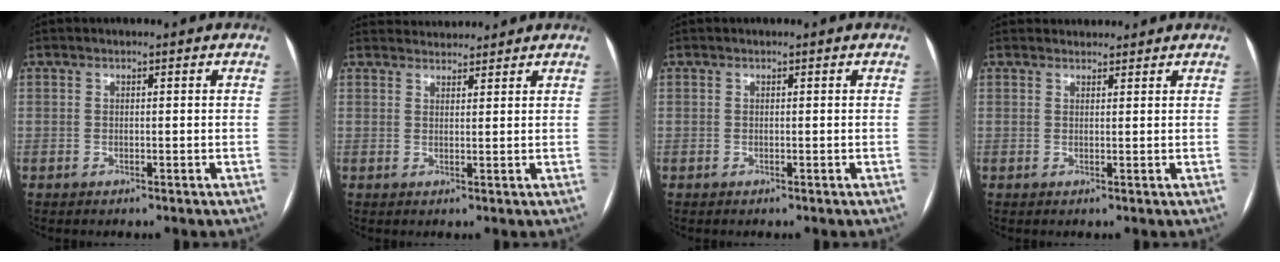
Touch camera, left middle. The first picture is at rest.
{"total": 4.5, "force": [4.4, 0.8, 0.2], "torque": [-0.007, 0.028, 0.067]}
{"total": 0.0}
{"total": 2.9, "force": [2.8, 0.8, 0.0], "torque": [0.000, 0.023, 0.039]}